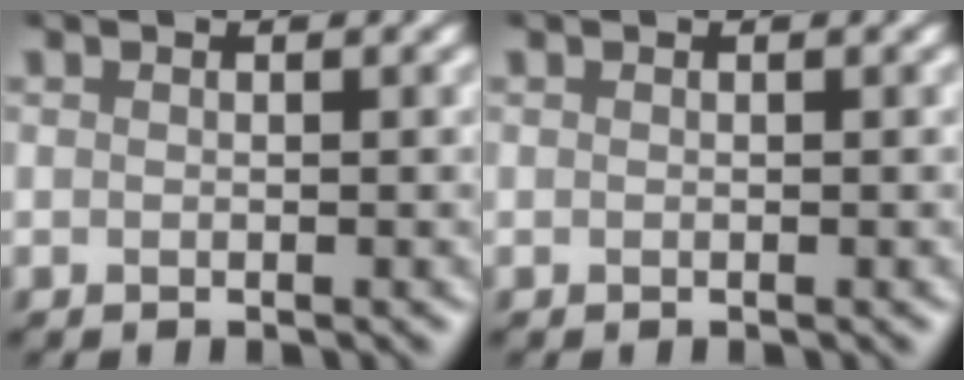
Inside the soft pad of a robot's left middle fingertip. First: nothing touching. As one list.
[{"total": 0.0}]